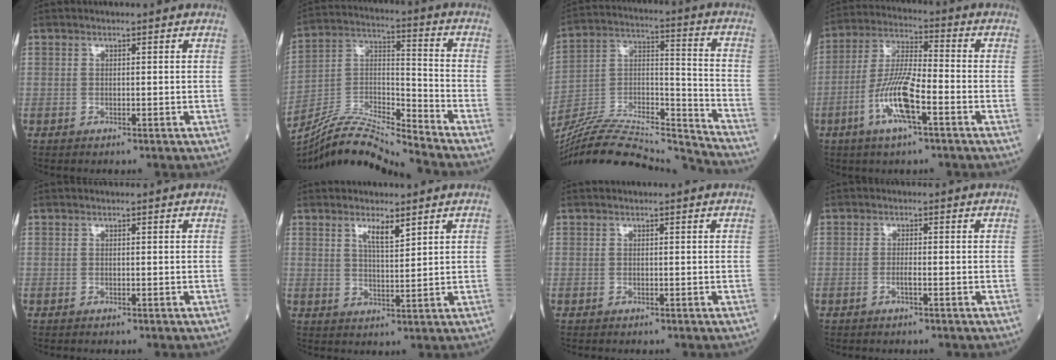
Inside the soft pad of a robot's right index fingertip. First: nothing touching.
{"total": 14.8, "force": [-14.0, -1.5, 4.3], "torque": [-0.079, 0.023, -0.263]}
{"total": 24.5, "force": [-23.4, 1.5, 7.2], "torque": [-0.144, 0.010, -0.386]}
{"total": 10.7, "force": [-4.2, 1.8, 9.6], "torque": [-0.195, -0.002, -0.082]}
{"total": 0.0}
{"total": 3.4, "force": [2.3, 0.5, 2.5], "torque": [-0.046, -0.004, 0.042]}
{"total": 0.0}
{"total": 1.3, "force": [-0.6, 0.0, 1.2], "torque": [-0.025, 0.000, -0.013]}